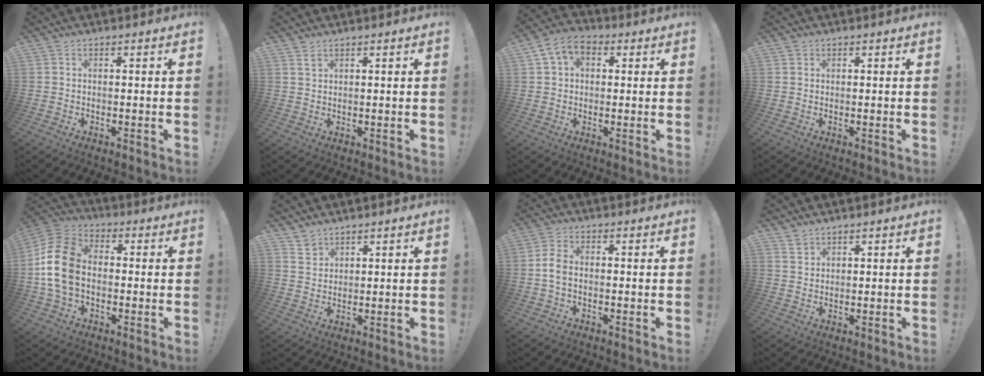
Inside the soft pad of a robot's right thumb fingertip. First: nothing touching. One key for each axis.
{"total": 1.5, "fx": 1.2, "fy": 0.6, "fz": 0.7, "tx": -0.003, "ty": -0.008, "tz": 0.020}
{"total": 7.9, "fx": 2.6, "fy": 5.8, "fz": 4.8, "tx": -0.075, "ty": 0.001, "tz": 0.053}
{"total": 0.9, "fx": 0.6, "fy": 0.6, "fz": 0.0, "tx": -0.003, "ty": 0.002, "tz": 0.013}
{"total": 15.8, "fx": -1.4, "fy": 11.0, "fz": 11.3, "tx": -0.208, "ty": 0.026, "tz": -0.022}
{"total": 3.9, "fx": 3.2, "fy": 2.1, "fz": 0.6, "tx": -0.003, "ty": -0.025, "tz": 0.060}
{"total": 4.8, "fx": -0.6, "fy": 3.0, "fz": 3.7, "tx": -0.083, "ty": 0.012, "tz": -0.010}
{"total": 2.6, "fx": 2.2, "fy": 1.3, "fz": 0.6, "tx": 0.004, "ty": -0.021, "tz": 0.040}